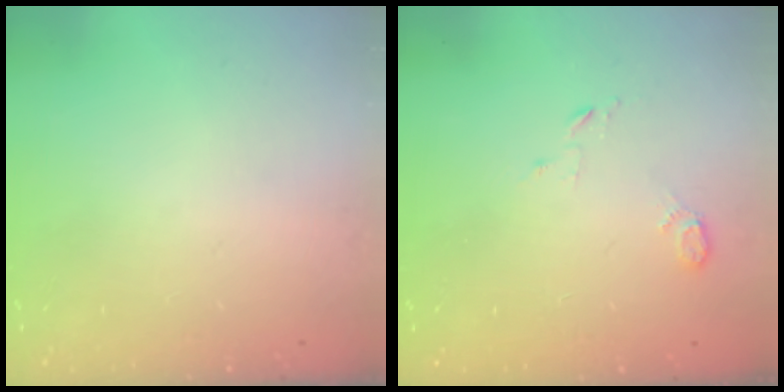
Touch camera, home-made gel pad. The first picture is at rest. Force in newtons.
{"total": 3.8, "press": 3.7, "slide": 0.8}